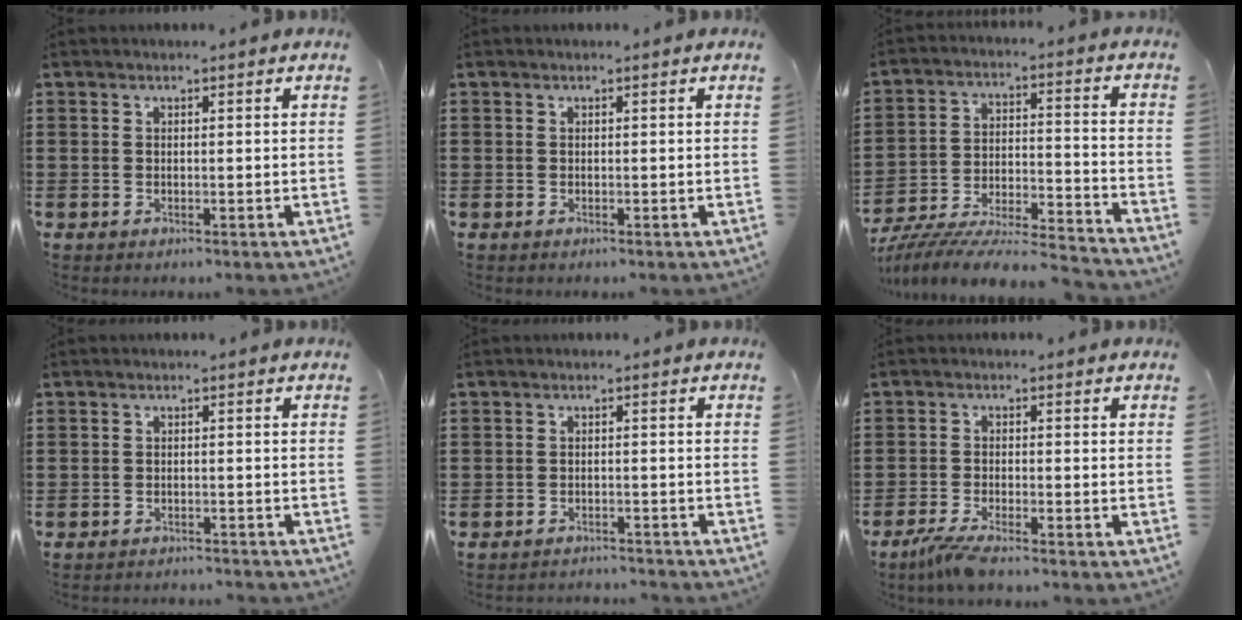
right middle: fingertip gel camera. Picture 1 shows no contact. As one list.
[{"total": 0.0}, {"total": 8.0, "force": [-7.7, 0.6, 2.1], "torque": [-0.030, 0.005, -0.151]}, {"total": 2.0, "force": [-2.0, 0.3, -0.3], "torque": [0.000, 0.004, -0.047]}, {"total": 2.4, "force": [-2.3, 0.2, -0.2], "torque": [-0.003, 0.002, -0.052]}, {"total": 3.3, "force": [-2.8, -0.1, 1.8], "torque": [-0.053, -0.016, -0.057]}]